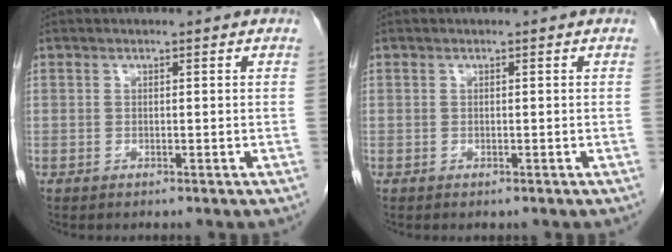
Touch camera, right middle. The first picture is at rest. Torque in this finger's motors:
{"motor_torque": [-0.02, 0.02, 0.00, 0.00]}